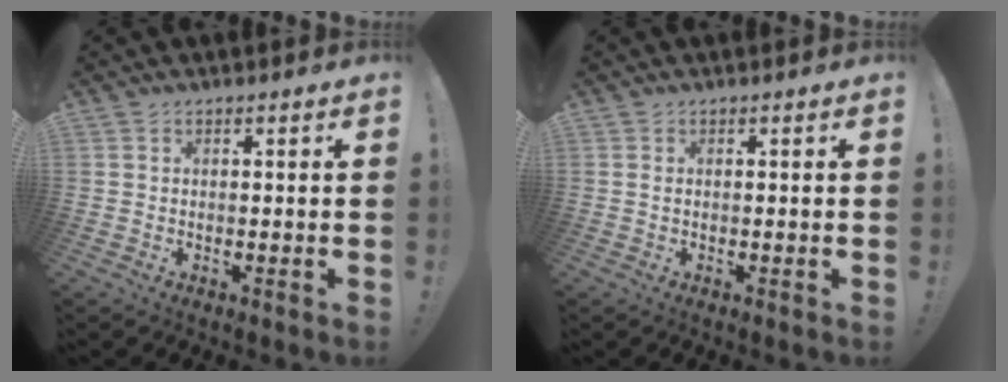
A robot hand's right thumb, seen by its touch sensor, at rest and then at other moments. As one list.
[{"total": 0.6, "force": [0.1, 0.2, 0.6], "torque": [-0.017, 0.005, 0.002]}]